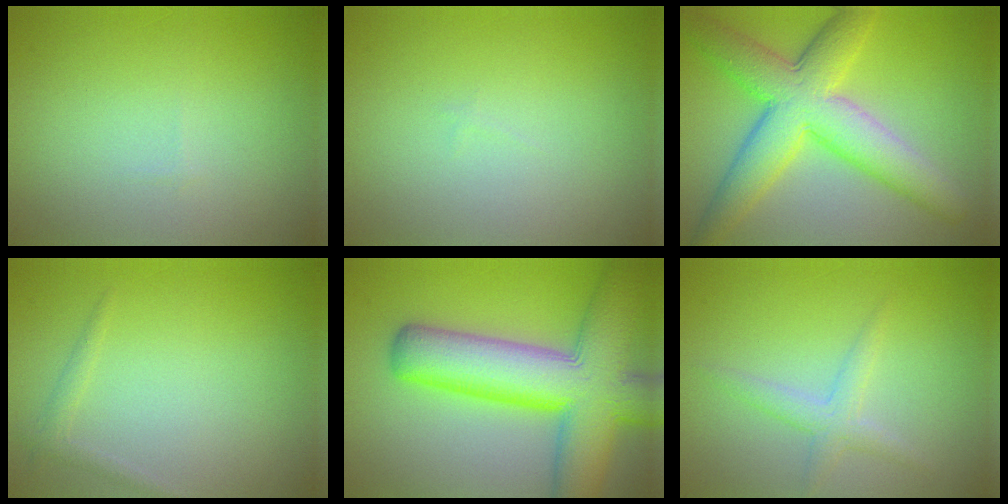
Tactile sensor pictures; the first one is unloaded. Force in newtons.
{"total": 0.0}
{"total": 8.7, "press": 8.7, "slide": 0.2}
{"total": 1.0, "press": 1.0, "slide": 0.1}
{"total": 11.8, "press": 11.8, "slide": 0.6}
{"total": 2.0, "press": 2.0, "slide": 0.1}